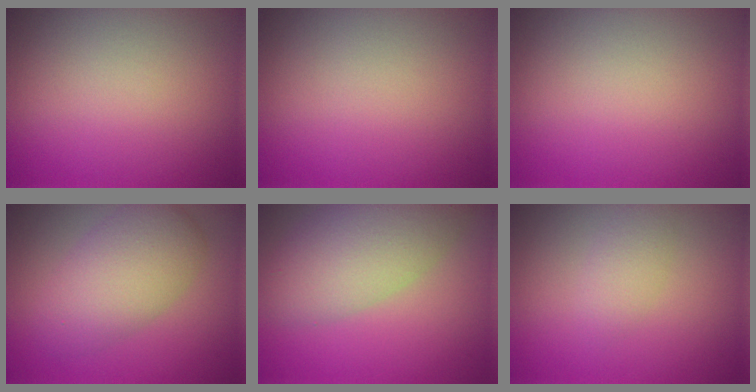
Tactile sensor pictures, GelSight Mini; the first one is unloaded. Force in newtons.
{"total": 0.0}
{"total": 0.0}
{"total": 5.2, "press": 5.2, "slide": 0.1}
{"total": 6.3, "press": 6.2, "slide": 0.8}
{"total": 1.6, "press": 1.6, "slide": 0.1}